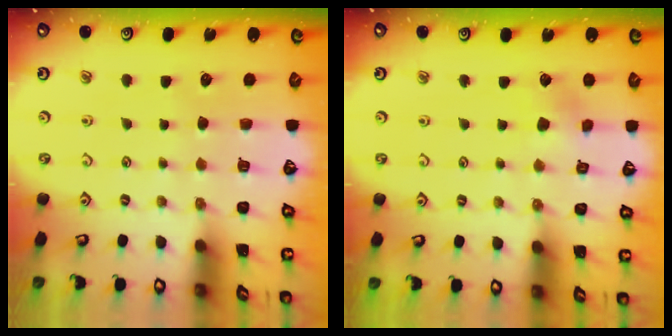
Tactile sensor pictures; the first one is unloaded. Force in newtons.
{"total": 3.2, "press": 3.2, "slide": 0.5}